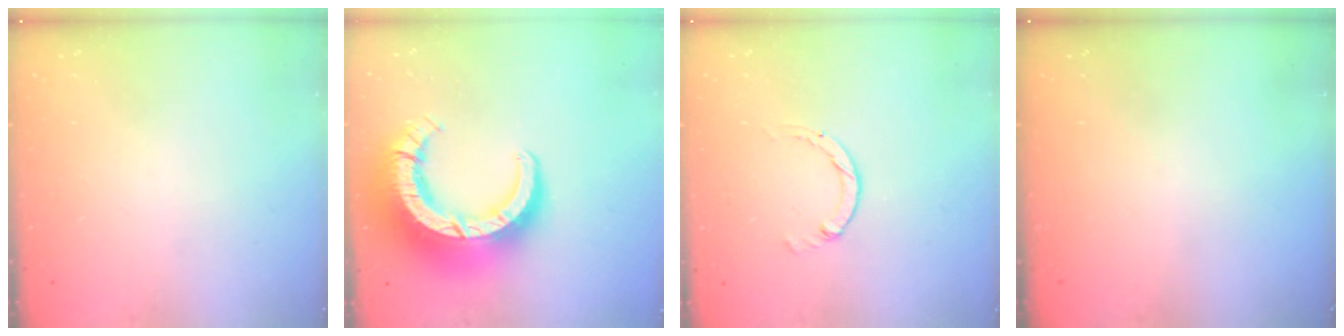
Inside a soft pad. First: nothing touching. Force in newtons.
{"total": 18.5, "press": 18.4, "slide": 1.8}
{"total": 0.0}
{"total": 0.0}